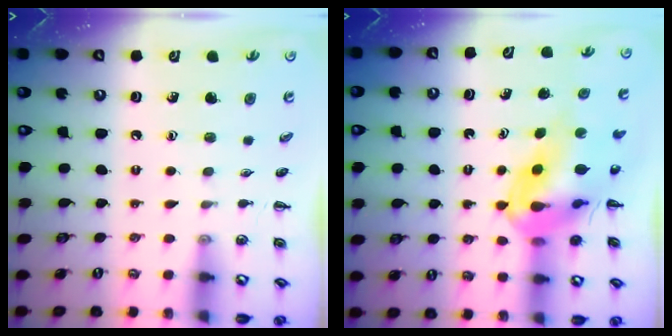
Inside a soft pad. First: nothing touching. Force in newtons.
{"total": 10.6, "press": 10.1, "slide": 3.2}